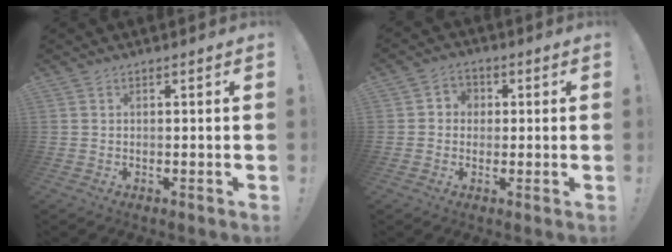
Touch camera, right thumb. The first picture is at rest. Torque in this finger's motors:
{"motor_torque": [0.59, 0.58, 0.31, -0.35, -0.02]}